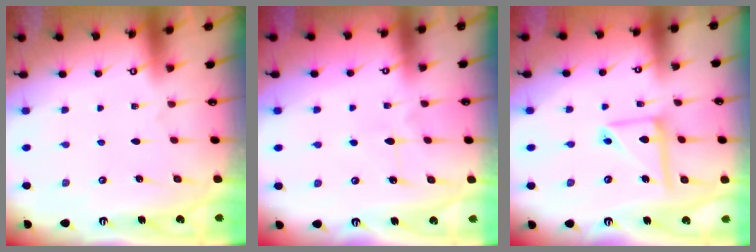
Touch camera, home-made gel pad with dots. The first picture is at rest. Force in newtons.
{"total": 5.1, "press": 5.0, "slide": 0.6}
{"total": 11.2, "press": 11.1, "slide": 1.0}